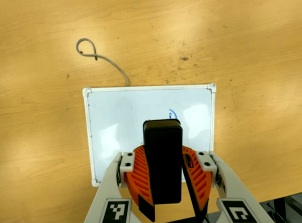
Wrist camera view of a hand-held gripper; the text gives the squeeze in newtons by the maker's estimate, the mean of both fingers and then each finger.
{"total": 10.1, "left": 9.9, "right": 10.3}